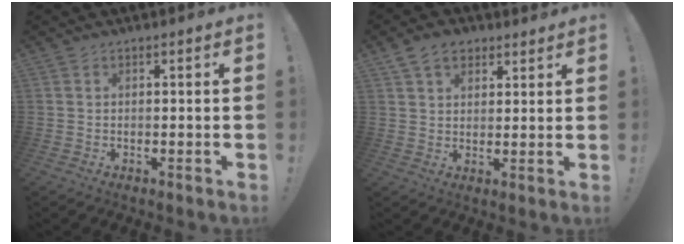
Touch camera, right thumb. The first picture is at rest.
{"total": 7.7, "force": [4.7, 5.0, 3.4], "torque": [-0.056, -0.013, 0.091]}